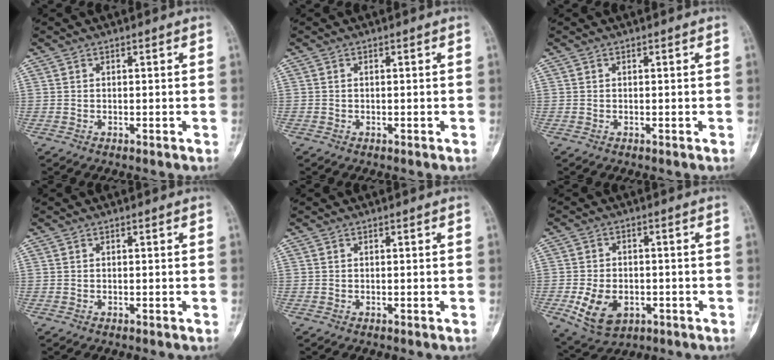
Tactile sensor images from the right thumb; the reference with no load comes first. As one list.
[{"total": 0.0}, {"total": 0.0}, {"total": 0.0}, {"total": 0.0}, {"total": 9.3, "force": [-2.8, 6.4, 6.1], "torque": [-0.099, 0.006, -0.035]}]